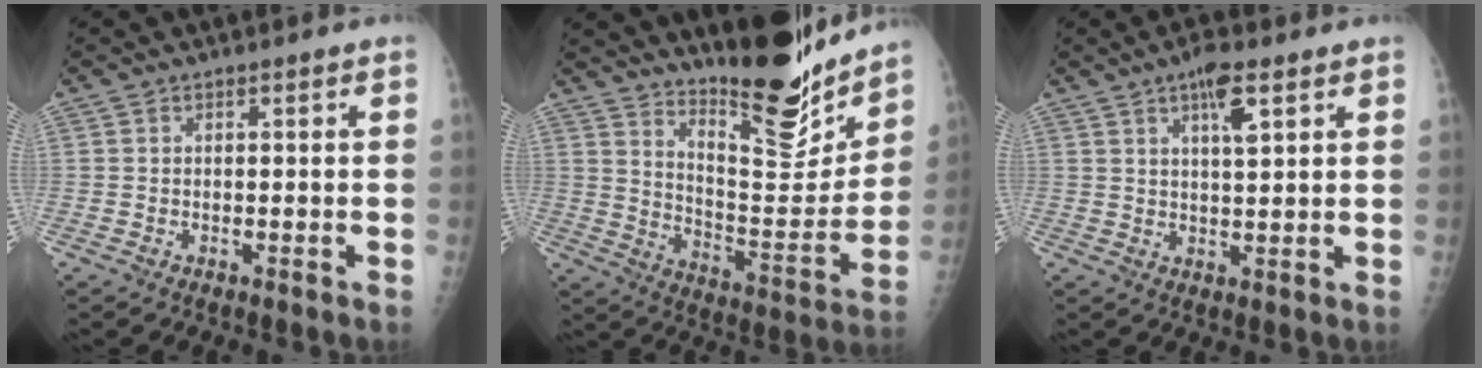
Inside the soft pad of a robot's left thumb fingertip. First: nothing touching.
{"total": 19.7, "force": [16.2, 4.8, 10.1], "torque": [-0.107, -0.134, 0.255]}
{"total": 5.9, "force": [3.0, 1.5, 4.8], "torque": [-0.074, -0.010, 0.048]}